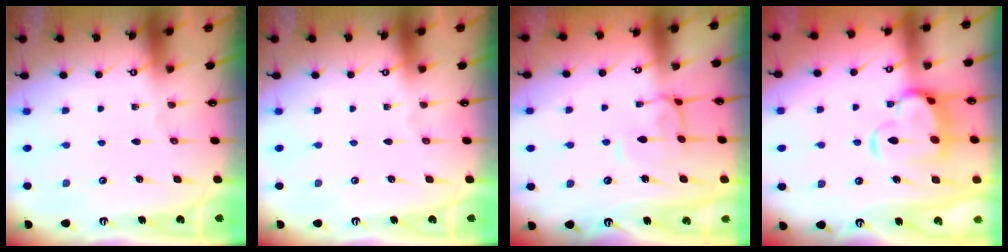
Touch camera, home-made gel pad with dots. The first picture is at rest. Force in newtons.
{"total": 0.0}
{"total": 0.7, "press": 0.4, "slide": 0.5}
{"total": 7.8, "press": 7.7, "slide": 1.3}